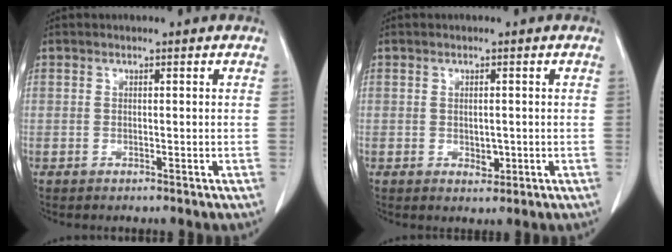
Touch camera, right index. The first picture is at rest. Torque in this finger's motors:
{"motor_torque": [0.05, 0.00, -0.01, 0.02]}